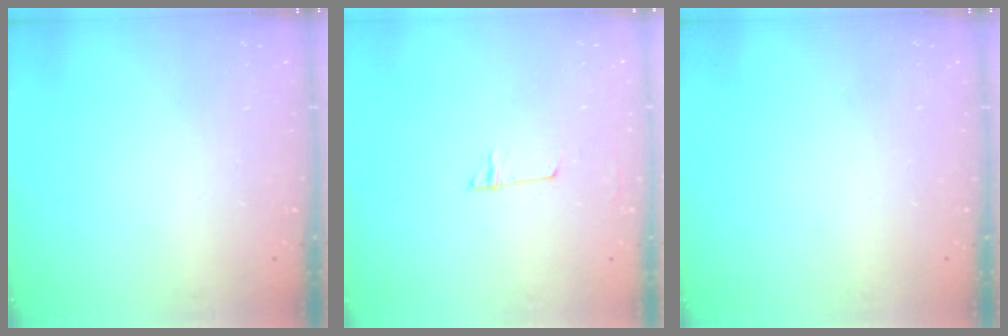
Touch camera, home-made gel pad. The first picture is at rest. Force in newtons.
{"total": 4.4, "press": 4.4, "slide": 0.5}
{"total": 0.0}